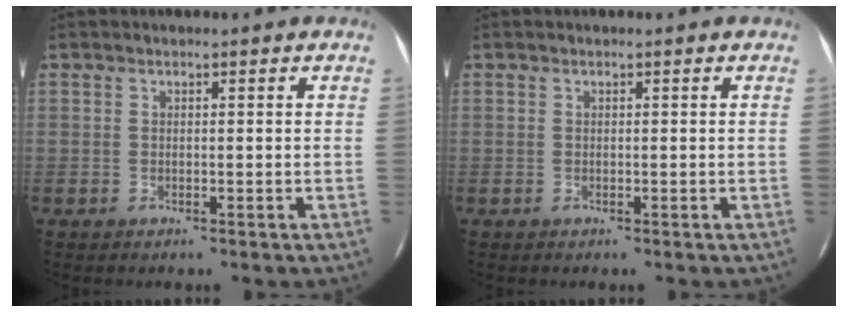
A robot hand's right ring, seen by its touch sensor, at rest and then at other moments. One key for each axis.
{"total": 0.0}